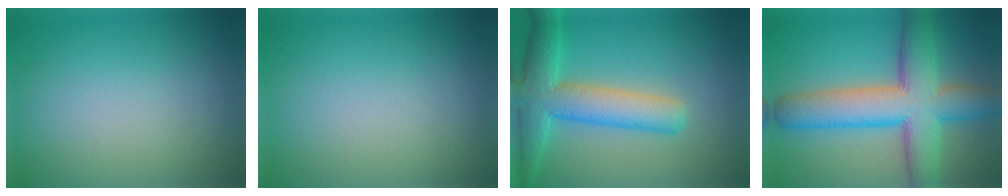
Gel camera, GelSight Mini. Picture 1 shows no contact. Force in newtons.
{"total": 0.0}
{"total": 7.1, "press": 7.1, "slide": 0.4}
{"total": 10.1, "press": 10.1, "slide": 0.4}